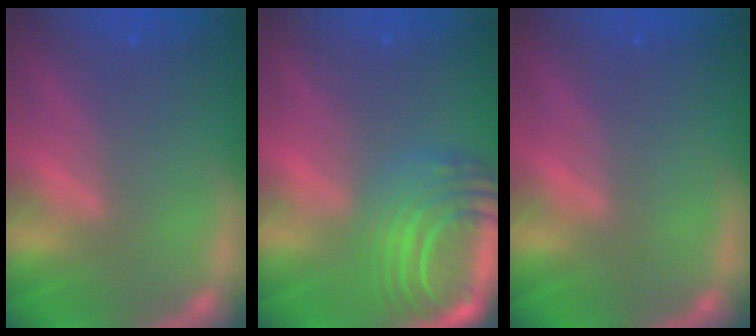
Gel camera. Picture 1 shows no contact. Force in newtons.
{"total": 10.1}
{"total": 0.0}